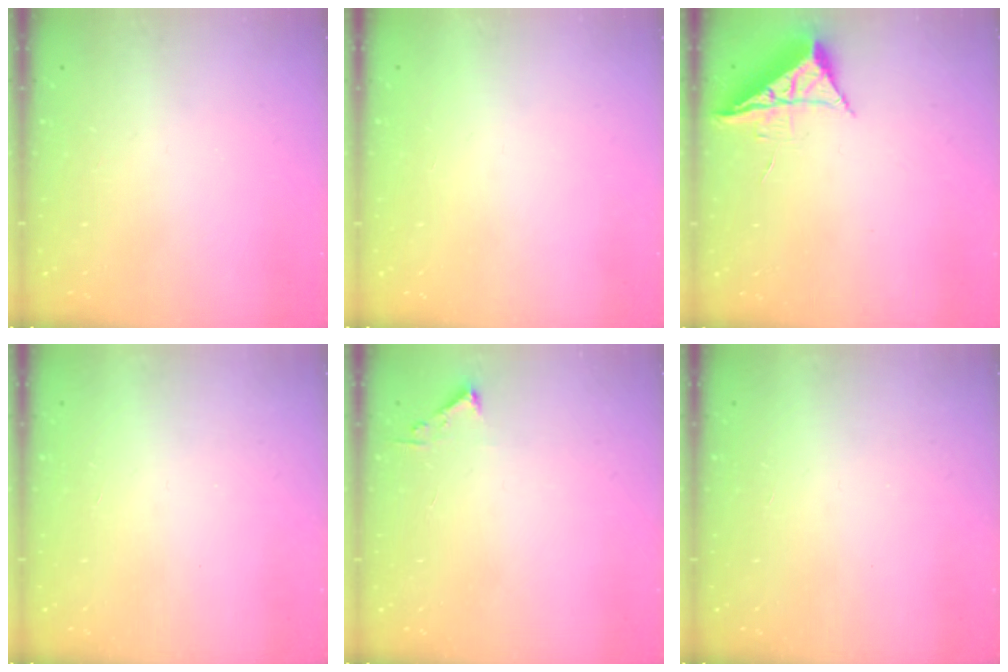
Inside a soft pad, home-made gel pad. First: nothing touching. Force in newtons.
{"total": 1.5, "press": 1.5, "slide": 0.1}
{"total": 7.1, "press": 7.1, "slide": 0.2}
{"total": 1.6, "press": 1.6, "slide": 0.1}
{"total": 2.4, "press": 2.4, "slide": 0.3}
{"total": 1.6, "press": 1.6, "slide": 0.1}